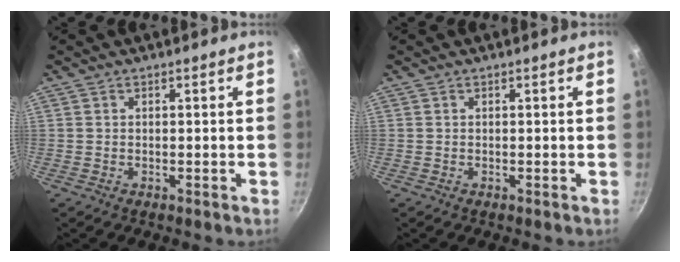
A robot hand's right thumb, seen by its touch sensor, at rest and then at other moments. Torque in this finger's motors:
{"motor_torque": [-0.27, -0.02, 0.16, -0.40, 0.01]}